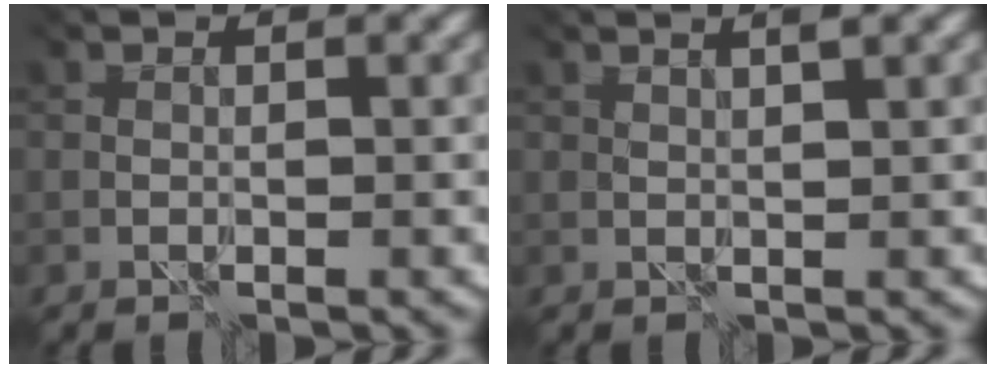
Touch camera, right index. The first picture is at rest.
{"total": 1.2, "force": [1.0, -0.7, 0.1], "torque": [0.003, 0.000, 0.018]}